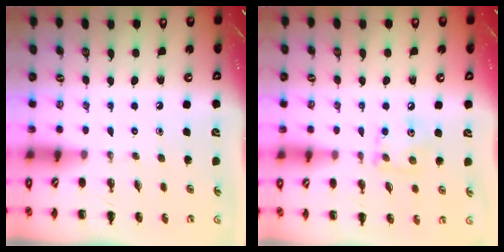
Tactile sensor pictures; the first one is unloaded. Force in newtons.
{"total": 7.3, "press": 7.3, "slide": 0.4}